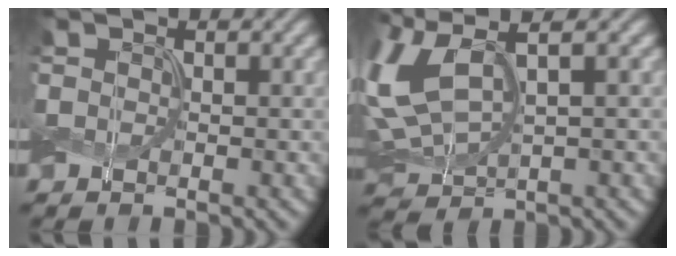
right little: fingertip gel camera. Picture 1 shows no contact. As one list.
[{"total": 9.3, "force": [2.6, 4.5, 7.8], "torque": [-0.205, 0.017, 0.056]}]